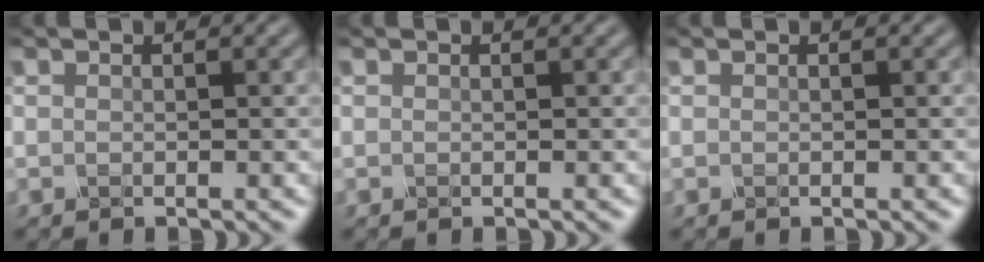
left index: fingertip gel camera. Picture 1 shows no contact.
{"total": 0.0}
{"total": 0.0}